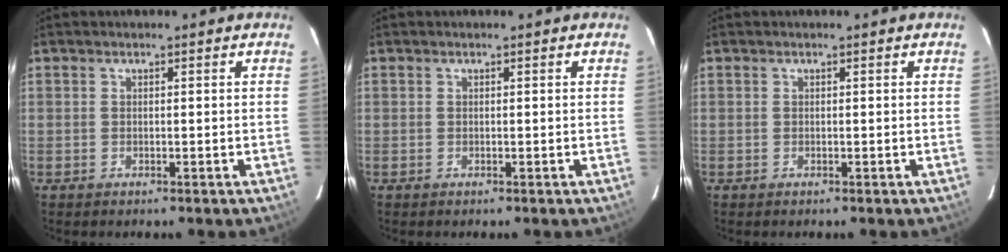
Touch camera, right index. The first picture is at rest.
{"total": 0.0}
{"total": 0.0}